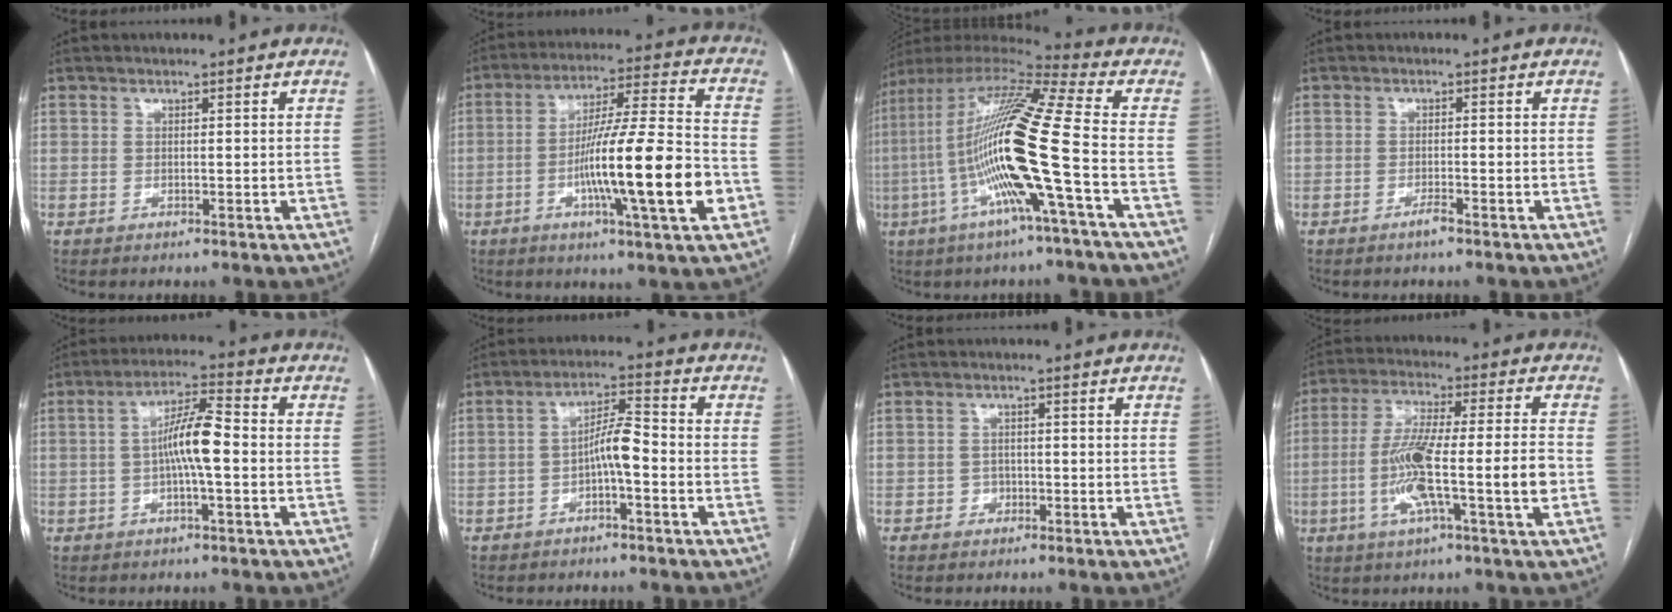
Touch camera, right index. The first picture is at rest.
{"total": 17.8, "force": [-4.7, 0.1, 17.2], "torque": [-0.286, -0.008, -0.081]}
{"total": 21.0, "force": [-4.1, 0.2, 20.6], "torque": [-0.415, -0.004, -0.092]}
{"total": 1.5, "force": [-1.2, 0.0, 0.9], "torque": [-0.017, 0.000, -0.020]}
{"total": 7.5, "force": [-0.6, 0.8, 7.4], "torque": [-0.139, 0.014, -0.016]}
{"total": 5.1, "force": [-1.6, 0.8, 4.8], "torque": [-0.086, 0.016, -0.026]}
{"total": 1.5, "force": [-0.8, 1.3, 0.3], "torque": [0.001, 0.007, -0.014]}
{"total": 13.5, "force": [-3.1, 0.6, 13.1], "torque": [-0.245, 0.005, -0.060]}